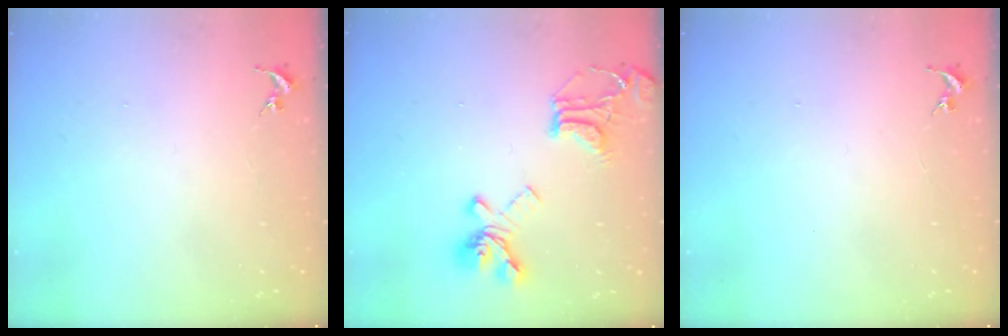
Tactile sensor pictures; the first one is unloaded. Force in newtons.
{"total": 20.9, "press": 20.8, "slide": 2.1}
{"total": 0.0}